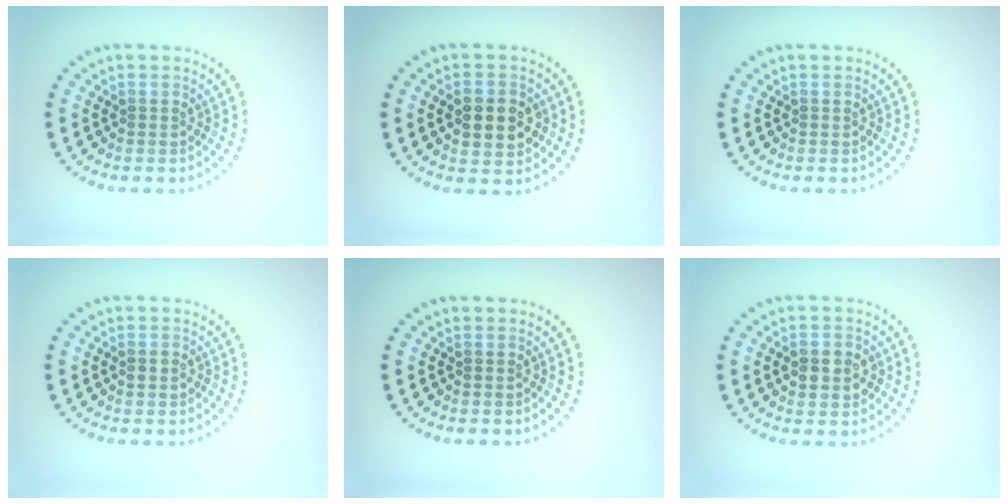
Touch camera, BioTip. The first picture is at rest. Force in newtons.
{"total": 4.6, "press": 4.6, "slide": 0.3}
{"total": 0.0}
{"total": 1.1, "press": 1.1, "slide": 0.2}
{"total": 0.0}
{"total": 2.5, "press": 2.4, "slide": 0.4}